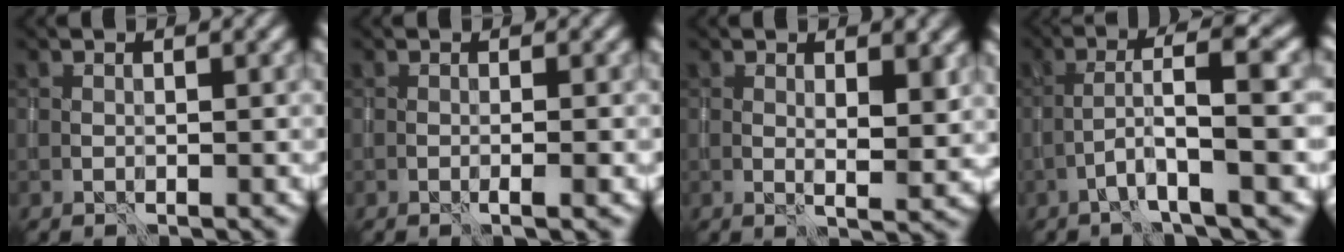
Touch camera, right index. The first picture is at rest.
{"total": 1.1, "force": [-0.3, 0.2, 1.1], "torque": [-0.013, -0.001, -0.009]}
{"total": 3.1, "force": [0.9, 0.8, 2.8], "torque": [-0.041, -0.005, 0.017]}
{"total": 4.9, "force": [-1.1, 0.4, 4.8], "torque": [-0.083, 0.020, -0.027]}